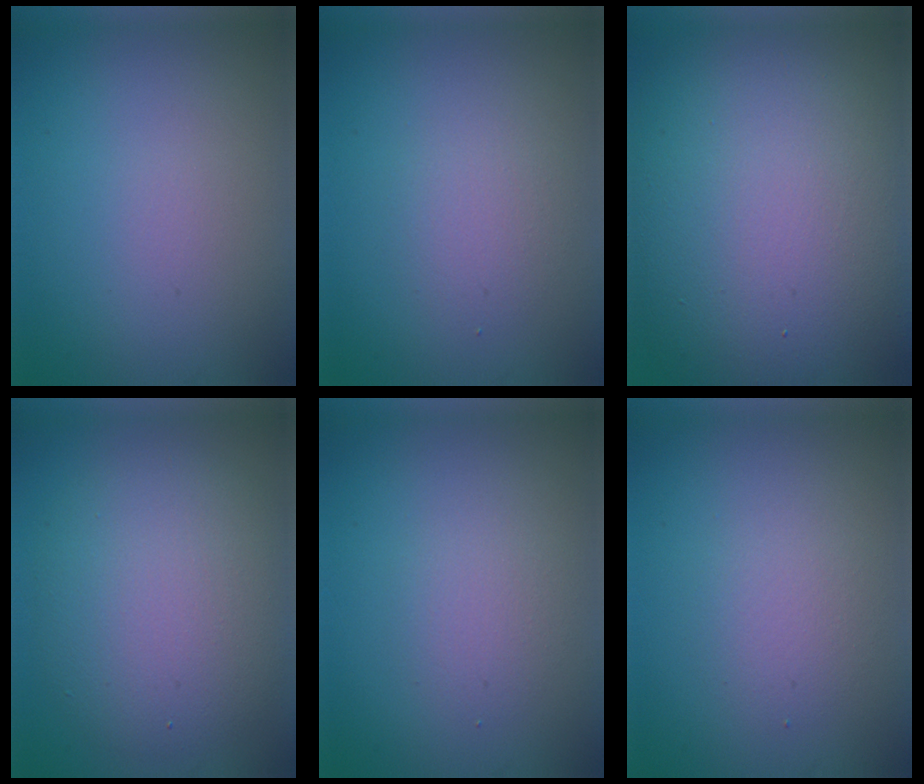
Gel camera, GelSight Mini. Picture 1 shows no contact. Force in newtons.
{"total": 2.0, "press": 2.0, "slide": 0.1}
{"total": 17.9, "press": 17.8, "slide": 1.3}
{"total": 6.9, "press": 6.9, "slide": 0.5}
{"total": 1.8, "press": 1.8, "slide": 0.1}
{"total": 2.3, "press": 2.3, "slide": 0.1}